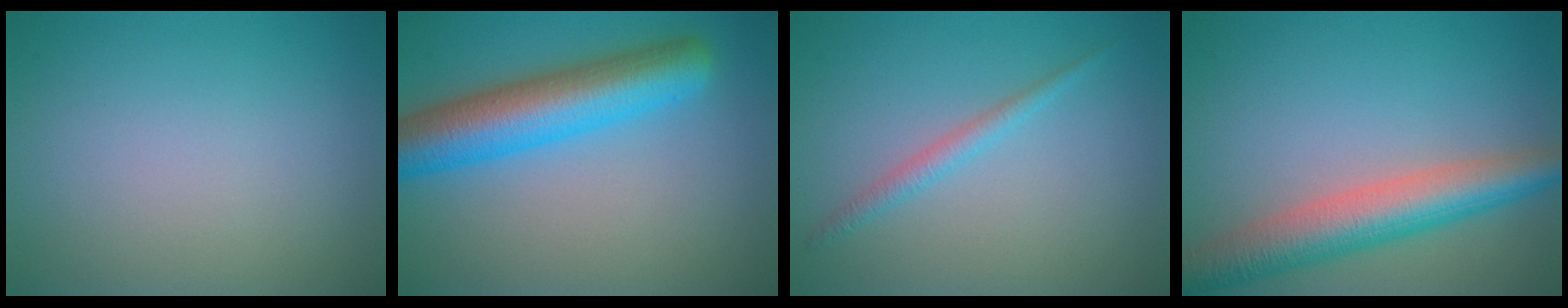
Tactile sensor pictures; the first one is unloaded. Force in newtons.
{"total": 7.8, "press": 7.8, "slide": 0.2}
{"total": 1.5, "press": 1.5, "slide": 0.1}
{"total": 6.6, "press": 6.6, "slide": 0.3}